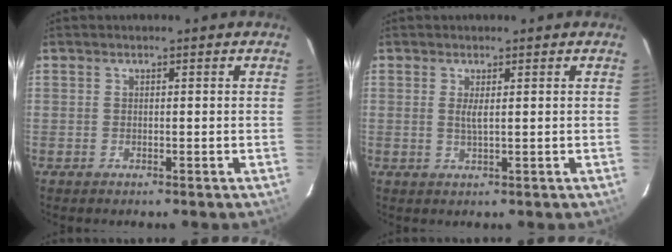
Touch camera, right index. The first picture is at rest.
{"total": 1.6, "force": [0.4, 0.1, 1.5], "torque": [-0.029, -0.003, 0.006]}